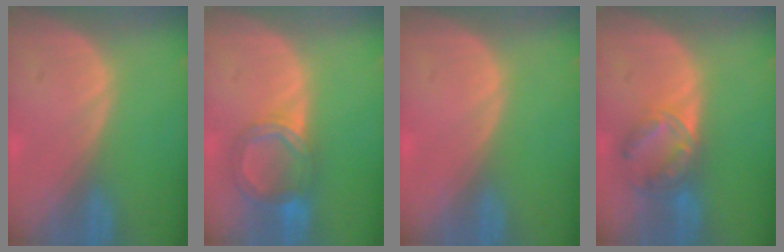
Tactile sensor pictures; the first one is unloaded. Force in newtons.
{"total": 6.4, "press": 5.7, "slide": 3.0}
{"total": 0.6, "press": 0.0, "slide": 0.6}
{"total": 7.3, "press": 6.0, "slide": 4.0}